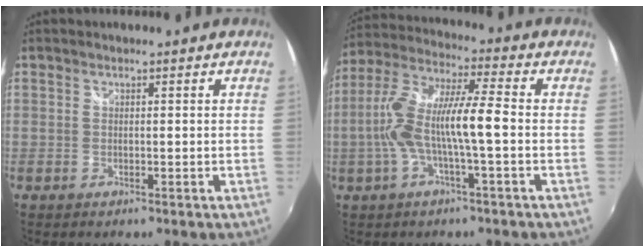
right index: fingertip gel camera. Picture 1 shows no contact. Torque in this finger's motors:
{"motor_torque": [1.23, -0.21, 0.43, 0.21]}